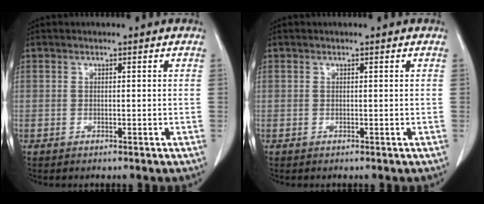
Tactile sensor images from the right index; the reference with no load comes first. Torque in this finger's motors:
{"motor_torque": [0.03, 0.03, -0.01, 0.01]}